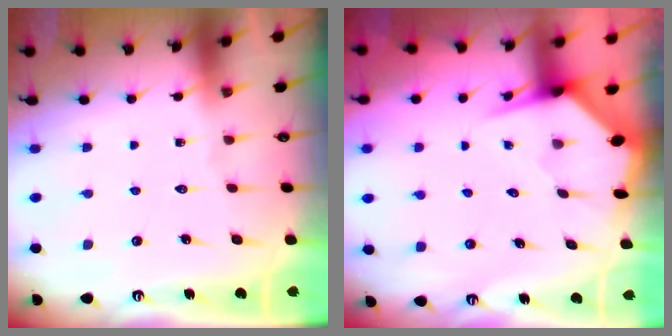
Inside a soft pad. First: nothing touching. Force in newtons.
{"total": 3.6, "press": 3.6, "slide": 0.4}